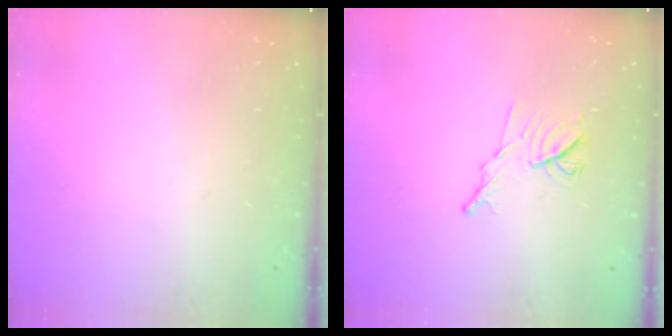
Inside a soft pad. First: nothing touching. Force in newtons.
{"total": 8.6, "press": 8.6, "slide": 0.7}